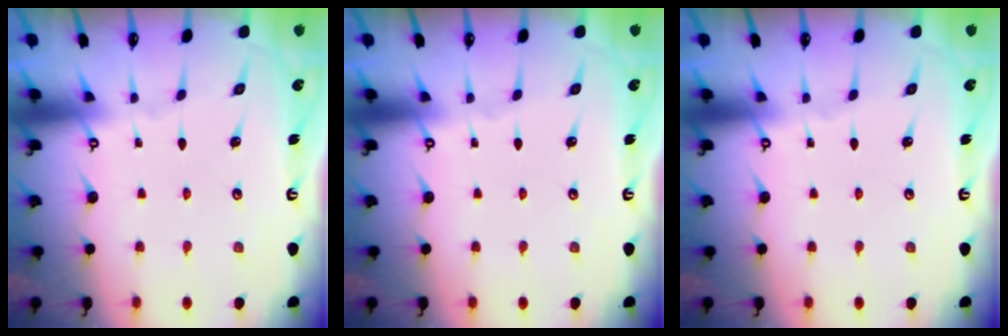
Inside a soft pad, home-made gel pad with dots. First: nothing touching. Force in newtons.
{"total": 0.0}
{"total": 0.0}